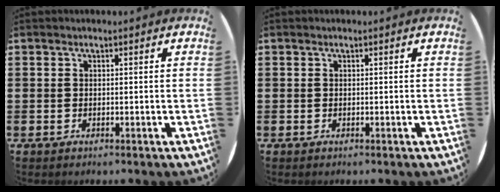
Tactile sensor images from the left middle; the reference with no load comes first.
{"total": 0.0}